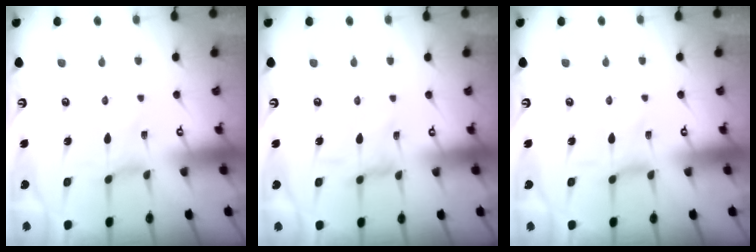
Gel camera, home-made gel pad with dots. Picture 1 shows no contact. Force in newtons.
{"total": 2.2, "press": 2.1, "slide": 0.5}
{"total": 0.6, "press": 0.5, "slide": 0.3}